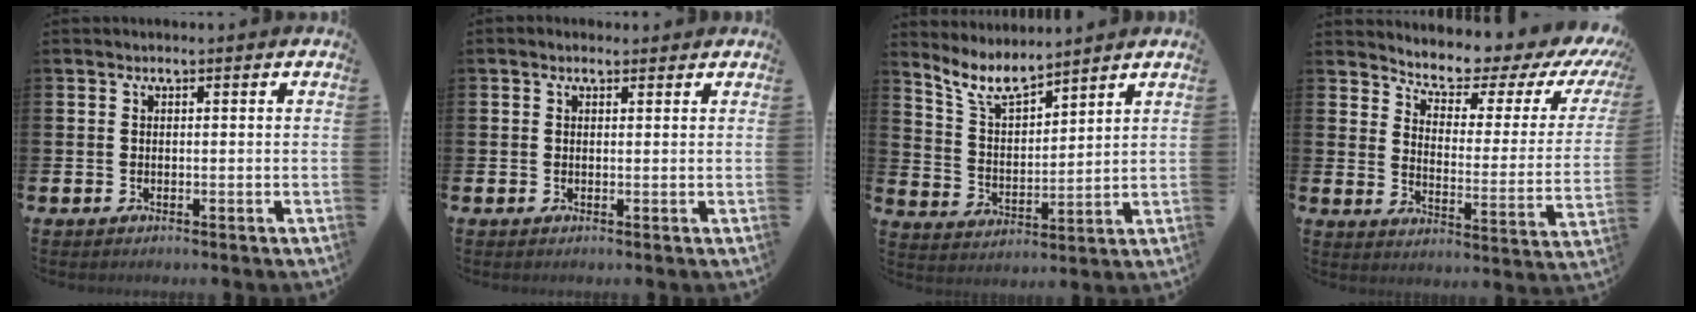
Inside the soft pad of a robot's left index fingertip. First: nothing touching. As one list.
[{"total": 1.0, "force": [0.8, 0.5, 0.4], "torque": [0.005, 0.001, 0.010]}, {"total": 7.2, "force": [6.4, 1.7, 2.9], "torque": [-0.079, -0.030, 0.115]}, {"total": 5.9, "force": [5.4, 1.6, 1.9], "torque": [-0.058, -0.049, 0.084]}]